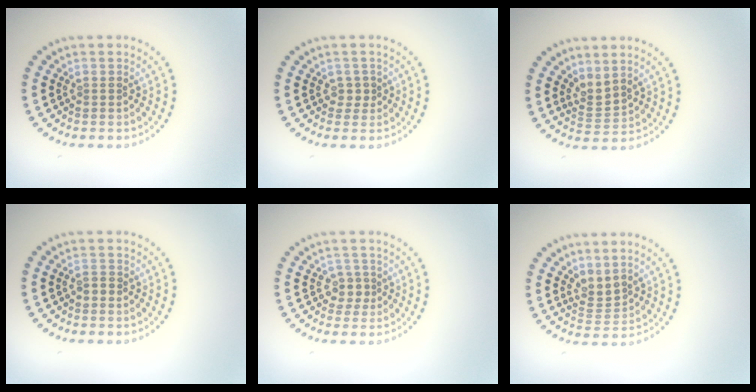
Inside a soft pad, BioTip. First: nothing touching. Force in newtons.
{"total": 1.0, "press": 0.9, "slide": 0.6}
{"total": 2.2, "press": 1.6, "slide": 1.6}
{"total": 0.7, "press": 0.6, "slide": 0.3}
{"total": 1.6, "press": 1.2, "slide": 1.0}
{"total": 1.8, "press": 1.4, "slide": 1.1}